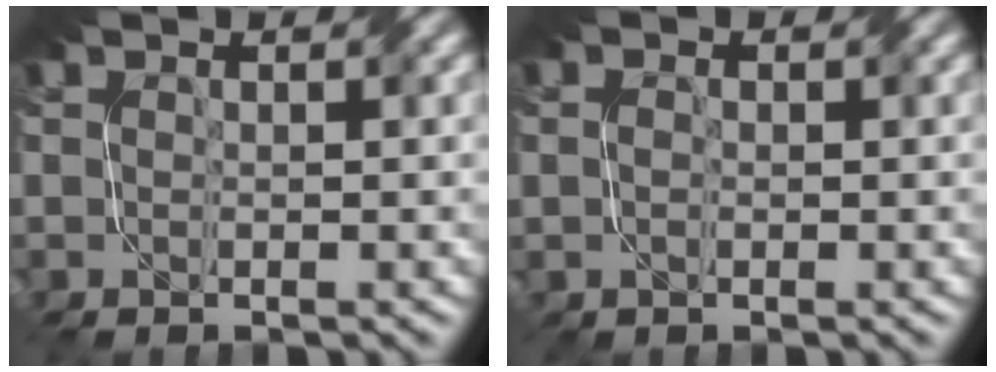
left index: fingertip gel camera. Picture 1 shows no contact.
{"total": 1.1, "force": [0.5, 1.0, -0.1], "torque": [0.005, 0.011, 0.010]}